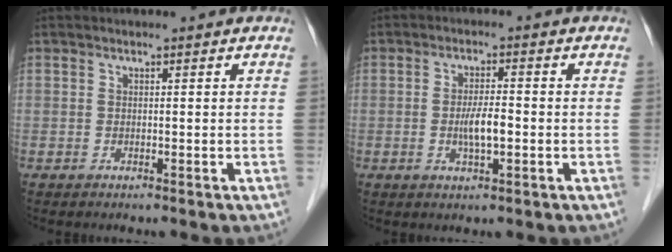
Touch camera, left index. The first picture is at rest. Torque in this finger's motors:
{"motor_torque": [1.06, 0.09, 0.31, 0.06]}